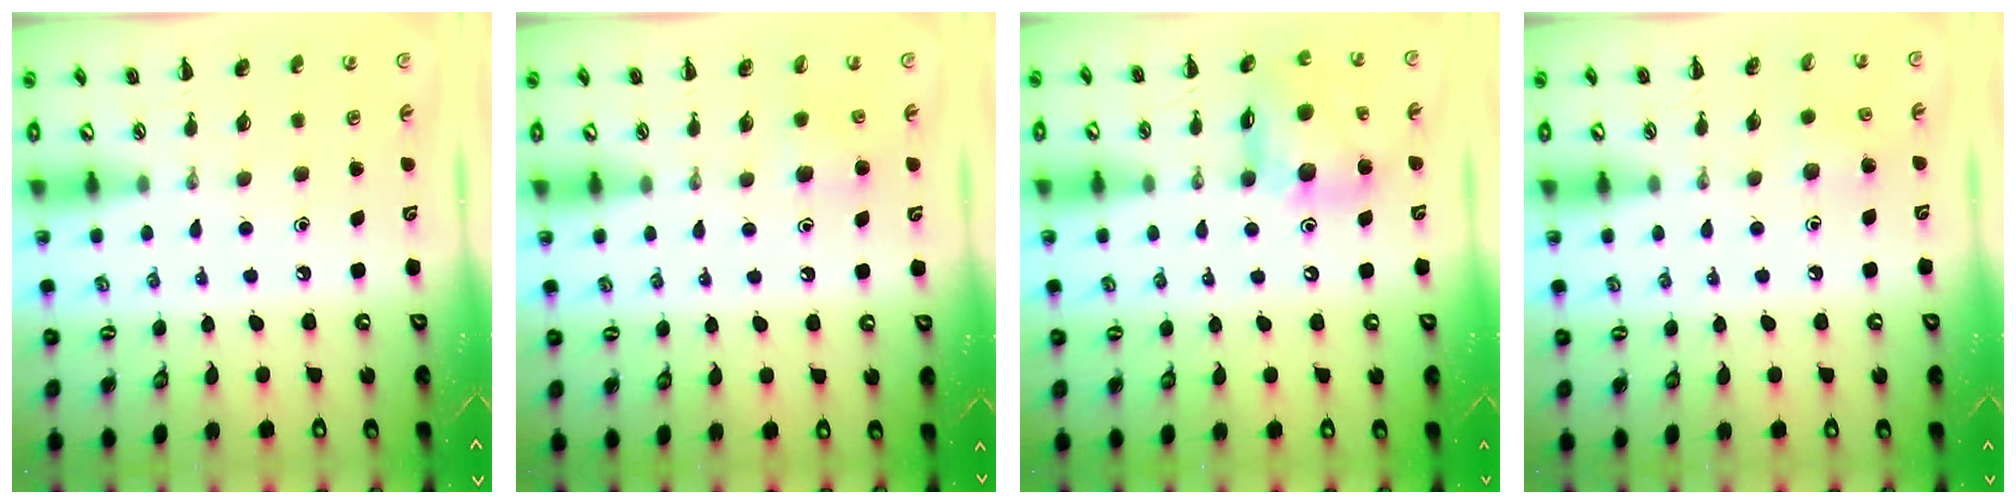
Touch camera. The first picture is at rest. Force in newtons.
{"total": 4.1, "press": 3.8, "slide": 1.5}
{"total": 13.5, "press": 13.1, "slide": 3.4}
{"total": 4.6, "press": 4.4, "slide": 1.4}